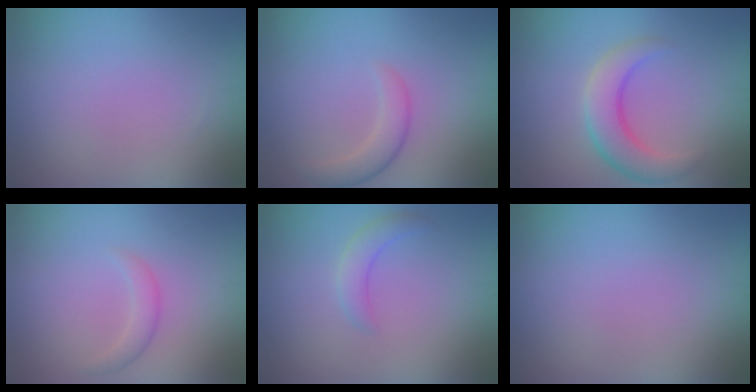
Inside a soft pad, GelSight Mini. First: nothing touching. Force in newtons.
{"total": 2.2, "press": 2.2, "slide": 0.2}
{"total": 4.4, "press": 4.4, "slide": 0.3}
{"total": 1.3, "press": 1.3, "slide": 0.1}
{"total": 1.8, "press": 1.8, "slide": 0.1}
{"total": 0.0}